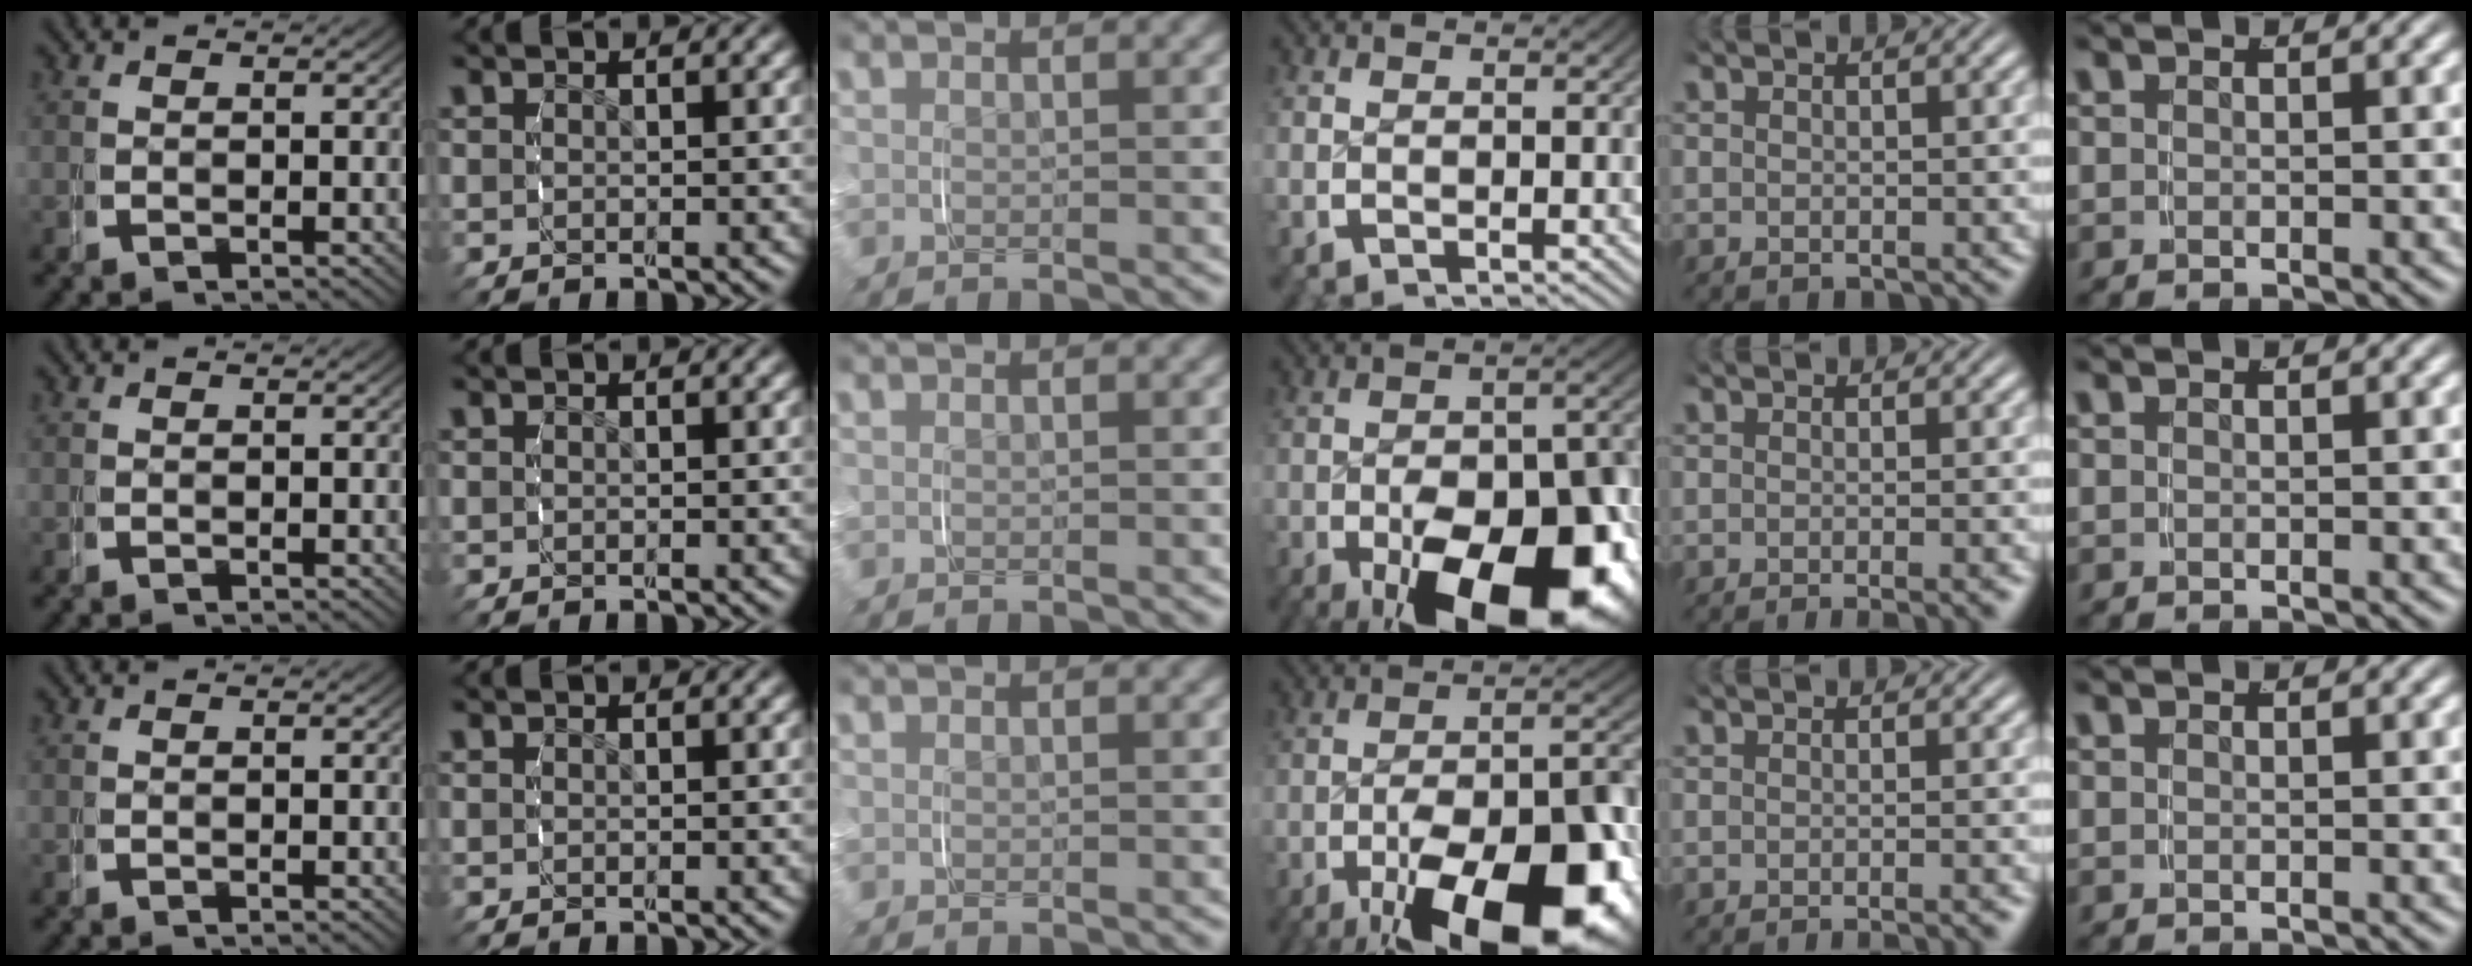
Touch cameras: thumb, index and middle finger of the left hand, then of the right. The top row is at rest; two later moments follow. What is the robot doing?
{"motion": "grasp_and_lifting", "object": "key"}